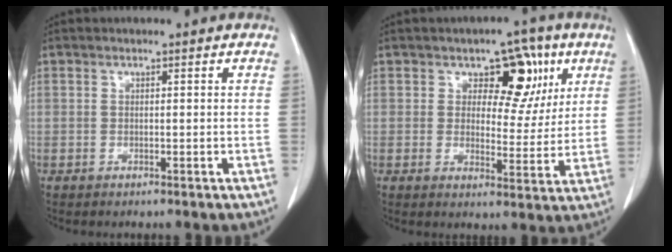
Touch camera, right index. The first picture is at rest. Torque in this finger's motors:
{"motor_torque": [0.06, 0.12, 0.00, 0.00]}